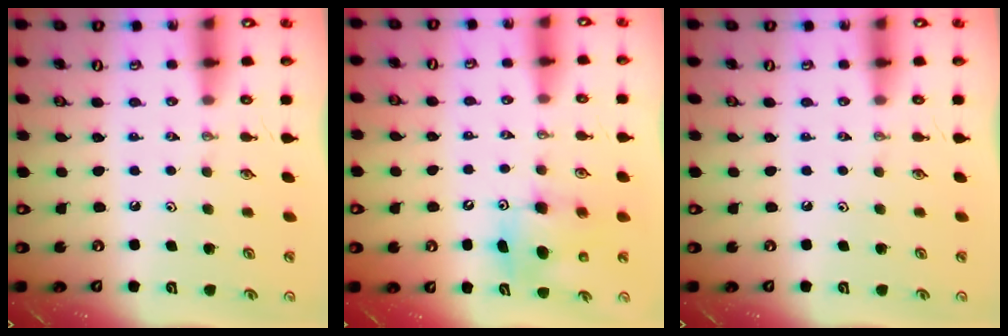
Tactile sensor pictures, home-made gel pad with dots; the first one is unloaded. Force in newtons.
{"total": 8.0, "press": 7.9, "slide": 1.2}
{"total": 0.0}